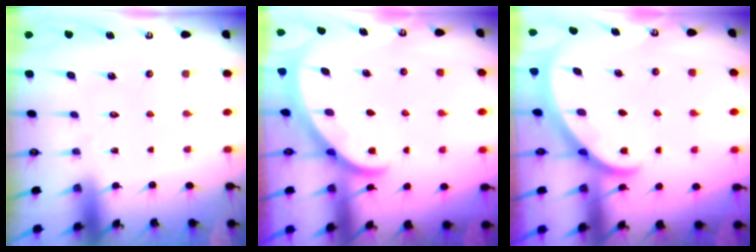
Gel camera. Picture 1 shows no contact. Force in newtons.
{"total": 2.8, "press": 2.8, "slide": 0.2}
{"total": 2.8, "press": 2.8, "slide": 0.2}